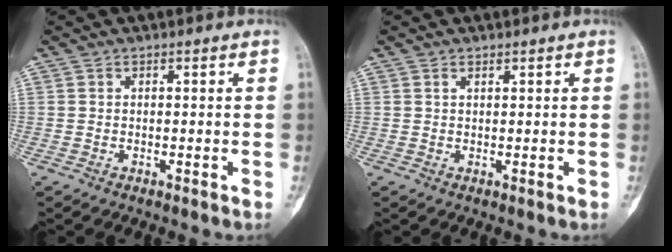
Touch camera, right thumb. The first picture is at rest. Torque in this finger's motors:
{"motor_torque": [-0.09, 0.11, 0.27, 0.08, 0.04]}